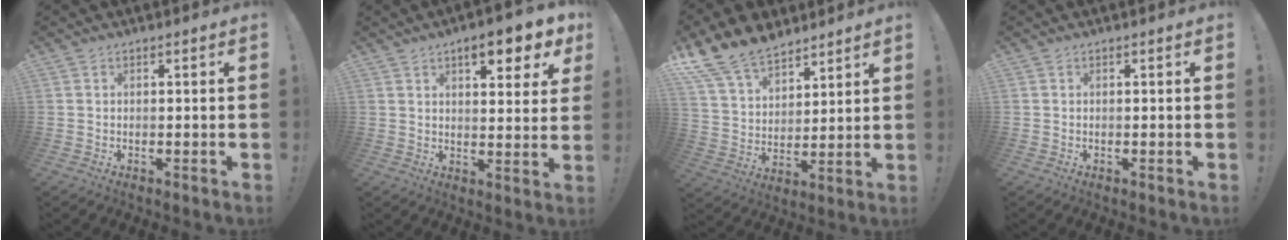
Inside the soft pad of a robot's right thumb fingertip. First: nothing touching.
{"total": 9.0, "force": [5.1, 2.8, 6.8], "torque": [-0.084, -0.025, 0.083]}
{"total": 15.0, "force": [11.8, 7.6, 5.3], "torque": [-0.109, -0.081, 0.226]}
{"total": 0.0}